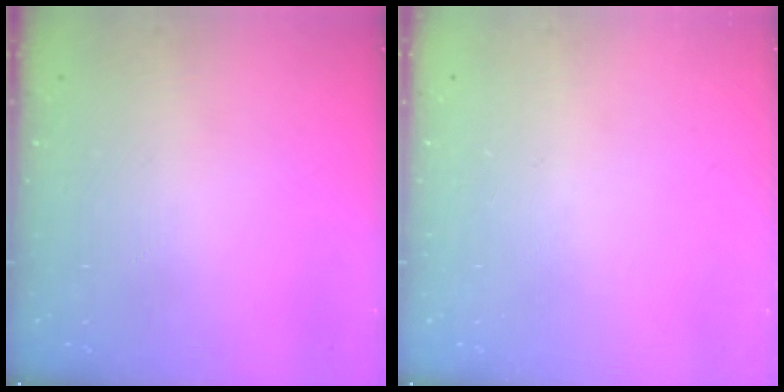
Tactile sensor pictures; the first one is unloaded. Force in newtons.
{"total": 0.0}